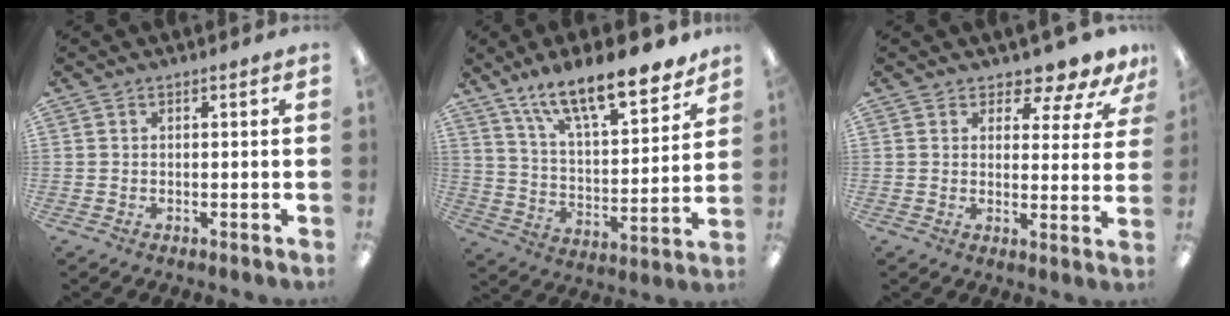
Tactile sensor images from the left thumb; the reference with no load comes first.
{"total": 16.8, "force": [13.7, 5.0, 8.4], "torque": [-0.138, -0.088, 0.234]}
{"total": 7.1, "force": [6.2, 2.3, 2.6], "torque": [-0.036, -0.048, 0.108]}